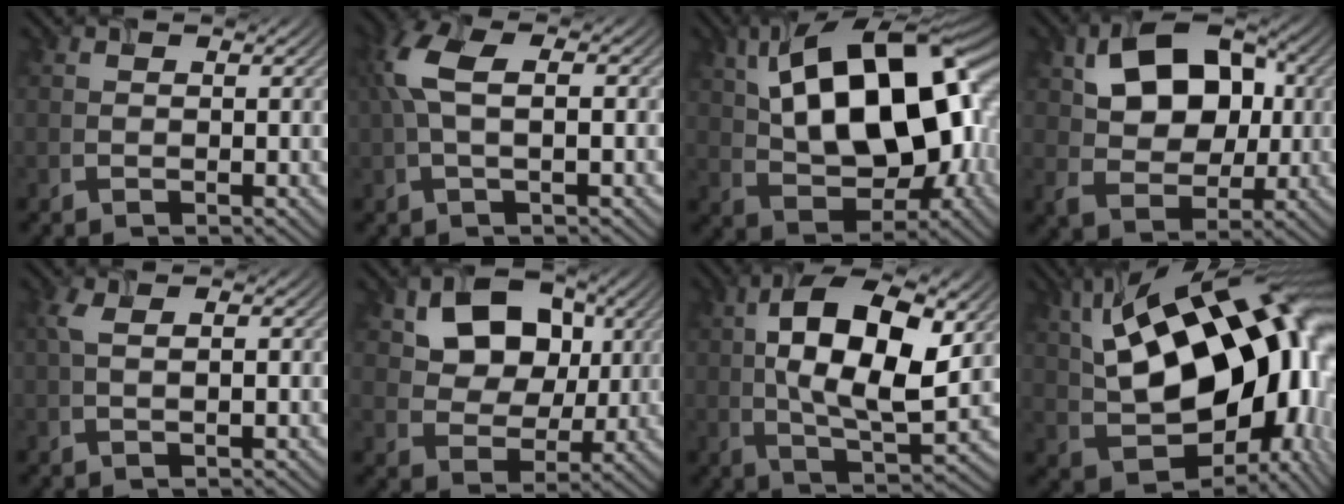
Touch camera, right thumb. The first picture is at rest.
{"total": 6.2, "force": [0.6, 2.5, 5.6], "torque": [-0.137, 0.013, 0.006]}
{"total": 18.4, "force": [3.9, 10.0, 15.0], "torque": [-0.252, 0.024, 0.060]}
{"total": 11.3, "force": [2.8, 7.8, 7.7], "torque": [-0.137, 0.008, 0.037]}
{"total": 2.6, "force": [0.3, 0.9, 2.5], "torque": [-0.056, 0.005, 0.004]}
{"total": 10.0, "force": [3.3, 7.5, 5.8], "torque": [-0.116, 0.000, 0.048]}
{"total": 13.8, "force": [2.5, 6.0, 12.1], "torque": [-0.218, 0.000, 0.040]}
{"total": 22.3, "force": [4.8, 12.8, 17.6], "torque": [-0.308, 0.014, 0.099]}